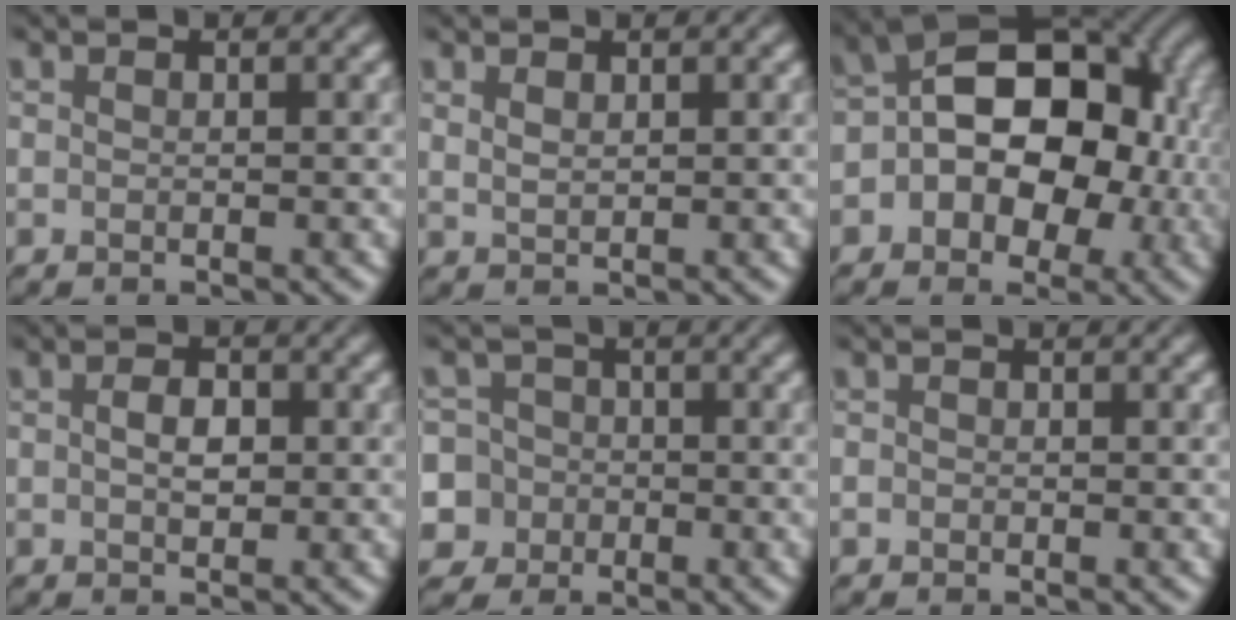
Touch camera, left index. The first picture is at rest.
{"total": 1.2, "force": [0.7, 0.5, 0.7], "torque": [-0.017, -0.002, 0.019]}
{"total": 12.3, "force": [-0.3, 8.2, 9.2], "torque": [-0.088, 0.033, -0.028]}
{"total": 2.1, "force": [0.1, 1.2, 1.7], "torque": [-0.032, 0.000, 0.002]}
{"total": 8.4, "force": [-2.5, 7.8, 1.9], "torque": [-0.049, 0.004, -0.079]}
{"total": 0.6, "force": [-0.2, 0.5, 0.1], "torque": [0.002, -0.005, -0.004]}